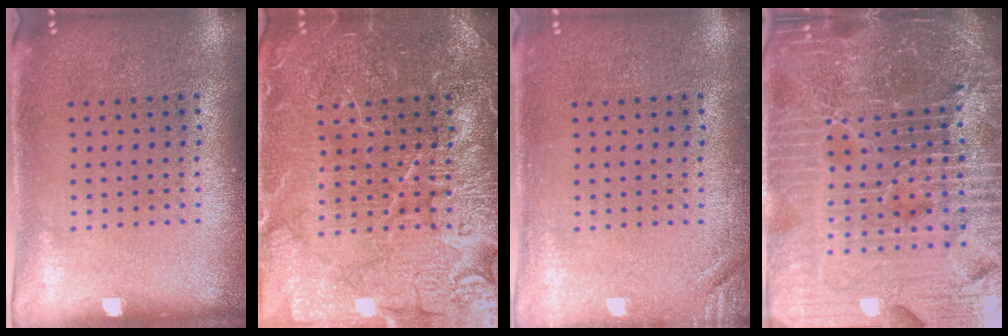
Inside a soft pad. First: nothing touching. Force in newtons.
{"total": 7.2, "press": 7.1, "slide": 1.1}
{"total": 1.3, "press": 1.3, "slide": 0.3}
{"total": 7.3, "press": 6.3, "slide": 3.7}